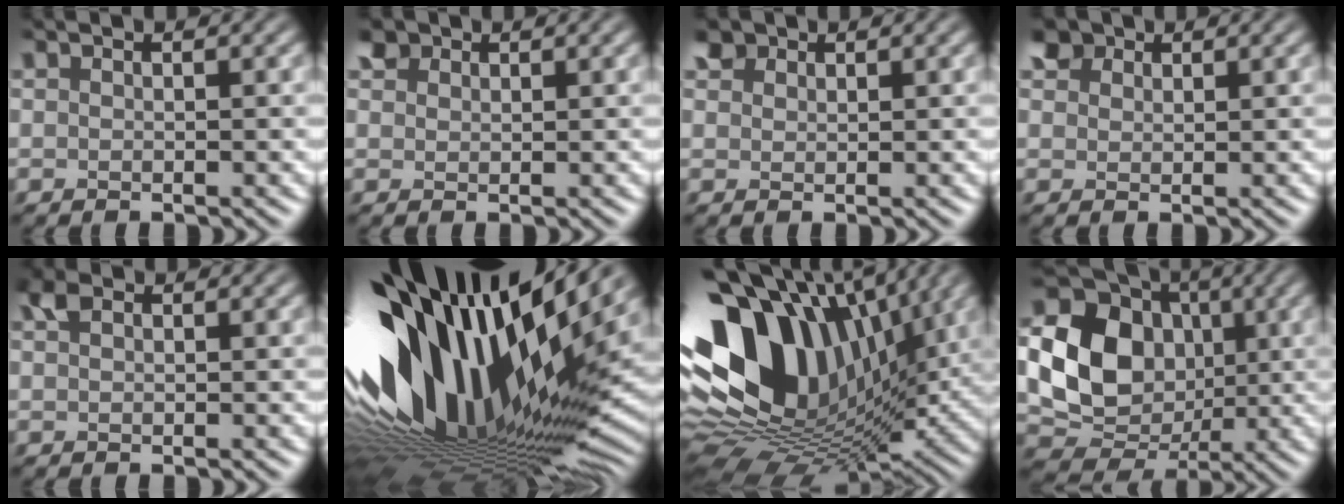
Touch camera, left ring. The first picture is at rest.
{"total": 1.5, "force": [0.9, 1.1, 0.4], "torque": [-0.013, 0.004, 0.015]}
{"total": 1.6, "force": [1.0, 1.1, 0.4], "torque": [-0.013, 0.004, 0.016]}
{"total": 2.7, "force": [1.7, 1.8, 1.0], "torque": [-0.031, -0.005, 0.033]}
{"total": 1.5, "force": [0.2, 1.2, 0.9], "torque": [-0.019, 0.003, -0.001]}
{"total": 17.6, "force": [3.0, 7.6, 15.6], "torque": [-0.274, -0.009, 0.036]}
{"total": 15.9, "force": [4.5, 9.7, 11.8], "torque": [-0.238, 0.028, 0.059]}
{"total": 12.9, "force": [-0.2, 10.6, 7.4], "torque": [-0.144, -0.012, -0.016]}